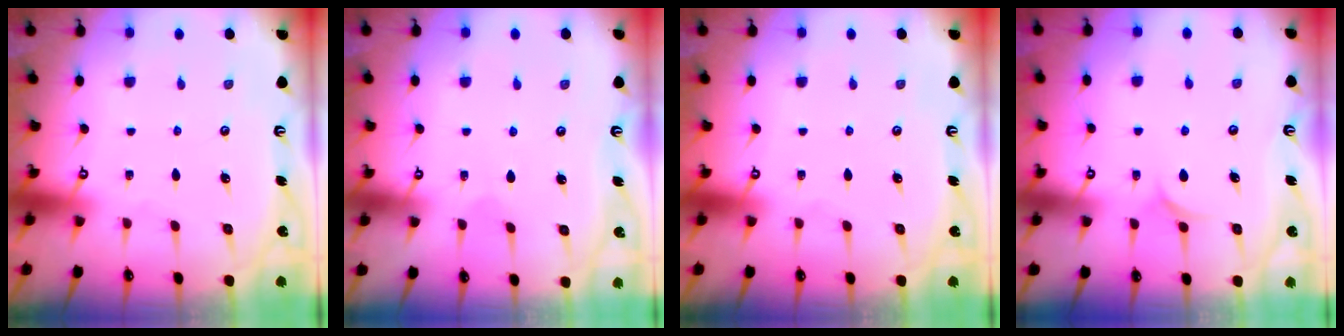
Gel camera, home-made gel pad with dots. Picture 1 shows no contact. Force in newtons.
{"total": 2.8, "press": 2.8, "slide": 0.2}
{"total": 0.0}
{"total": 5.4, "press": 5.4, "slide": 0.3}